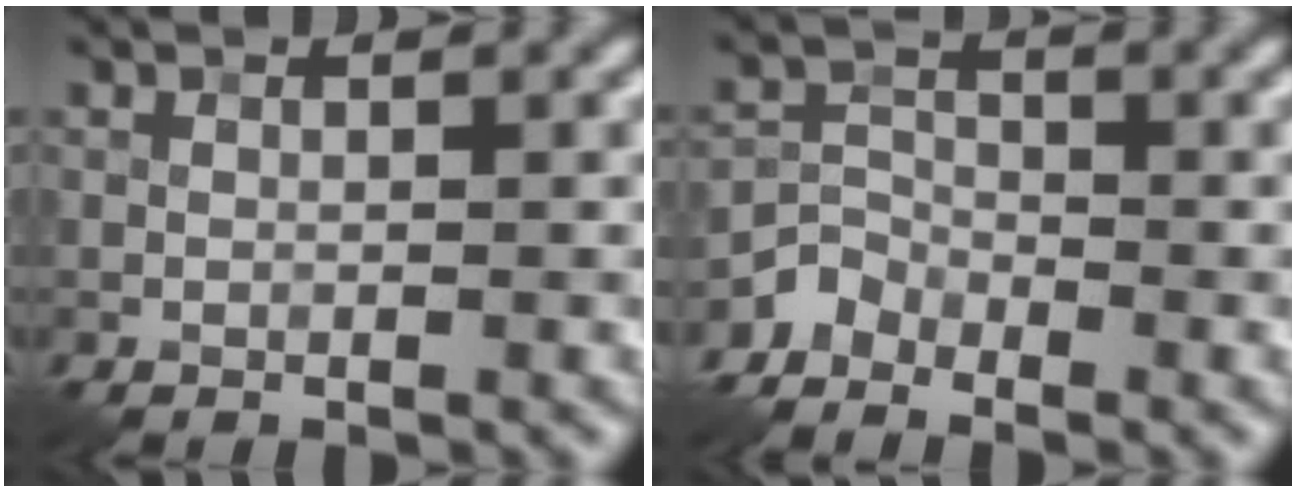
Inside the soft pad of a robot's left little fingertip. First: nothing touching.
{"total": 2.6, "force": [-2.3, 1.1, 0.3], "torque": [-0.003, 0.003, -0.055]}